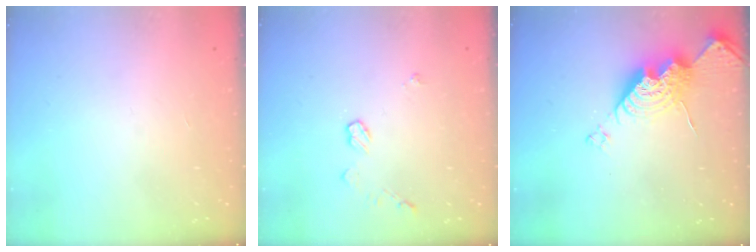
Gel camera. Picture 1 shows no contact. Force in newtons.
{"total": 5.1, "press": 5.1, "slide": 0.1}
{"total": 13.5, "press": 13.5, "slide": 1.0}